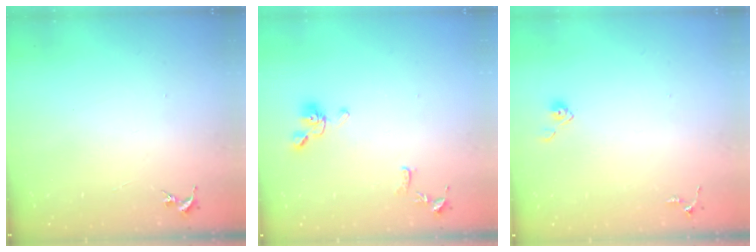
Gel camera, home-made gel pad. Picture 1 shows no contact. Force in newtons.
{"total": 10.1, "press": 10.1, "slide": 1.2}
{"total": 4.0, "press": 4.0, "slide": 0.4}